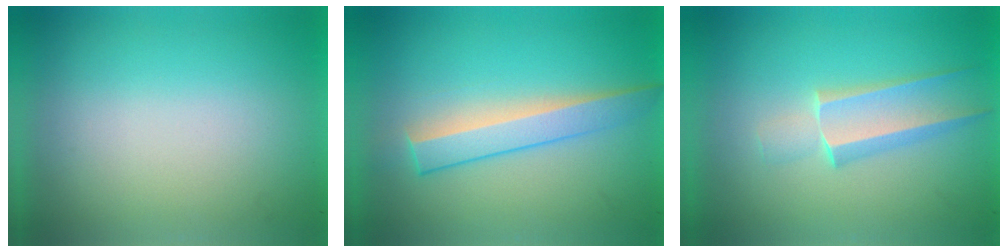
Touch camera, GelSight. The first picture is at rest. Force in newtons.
{"total": 3.2}
{"total": 2.2}